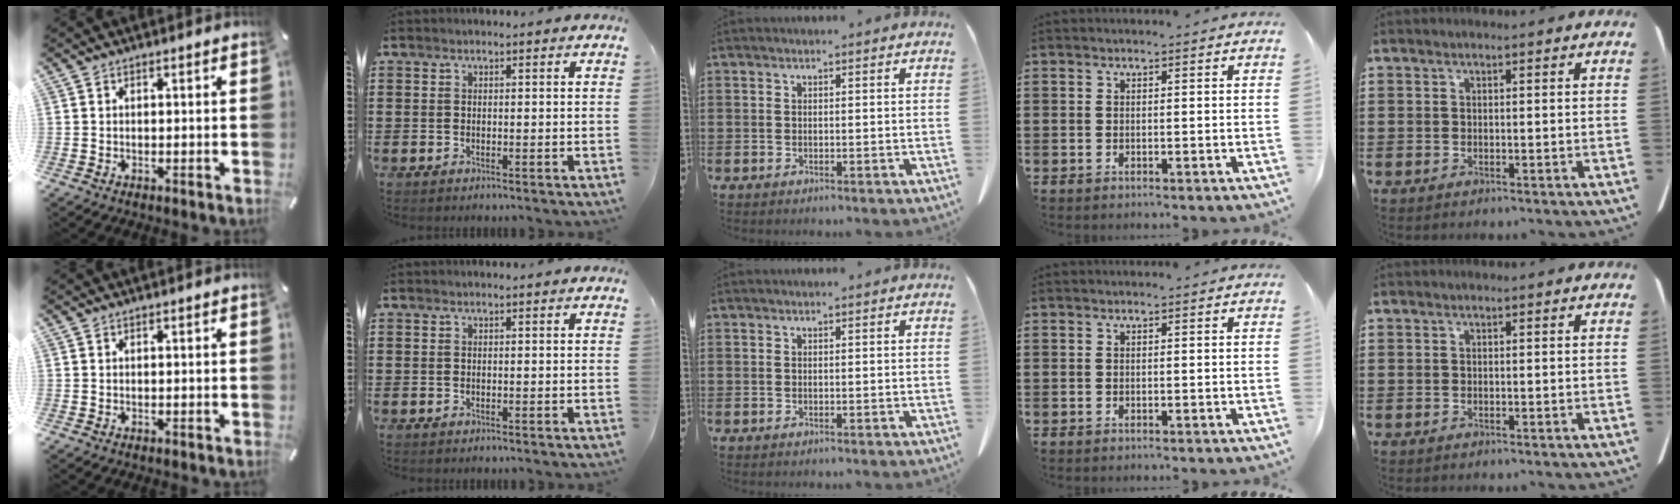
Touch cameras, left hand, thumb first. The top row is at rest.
{}